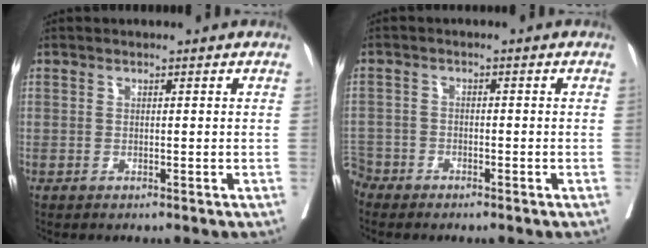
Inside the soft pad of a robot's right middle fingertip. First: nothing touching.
{"total": 3.7, "force": [-3.2, 1.8, -0.3], "torque": [0.005, 0.001, -0.067]}